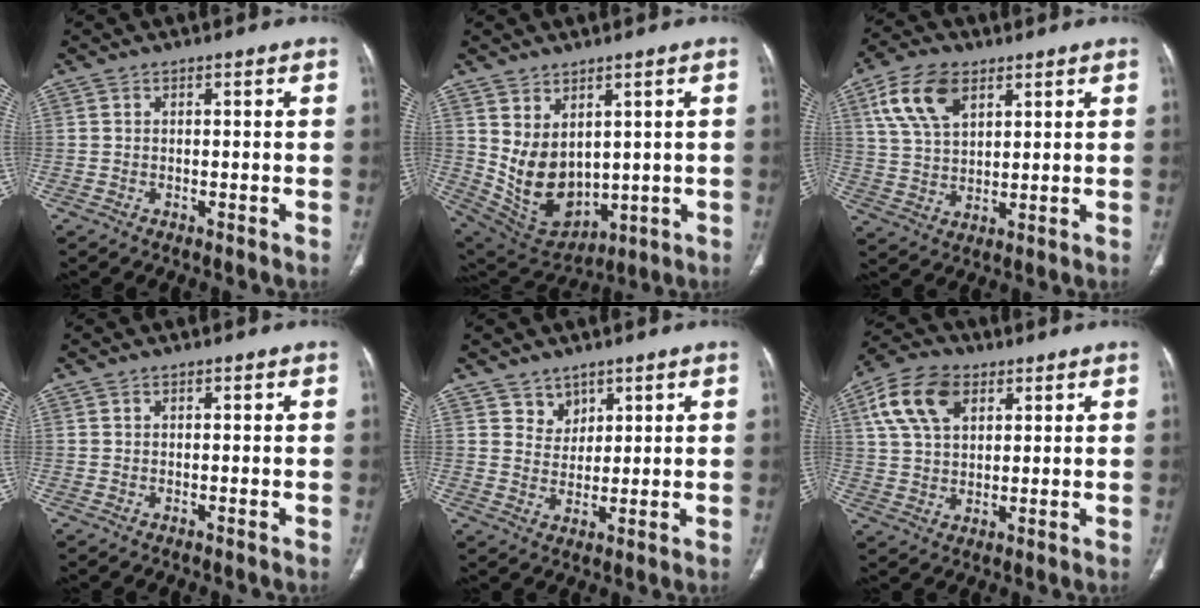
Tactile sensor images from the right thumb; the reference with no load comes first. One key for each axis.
{"total": 12.1, "fx": 1.8, "fy": 8.4, "fz": 8.5, "tx": -0.127, "ty": -0.020, "tz": 0.075}
{"total": 11.2, "fx": 5.2, "fy": 6.6, "fz": 7.4, "tx": -0.131, "ty": -0.007, "tz": 0.102}
{"total": 0.0}
{"total": 3.9, "fx": 2.8, "fy": 2.7, "fz": 0.0, "tx": 0.028, "ty": -0.024, "tz": 0.051}
{"total": 11.9, "fx": 4.9, "fy": 7.5, "fz": 7.9, "tx": -0.143, "ty": 0.004, "tz": 0.090}